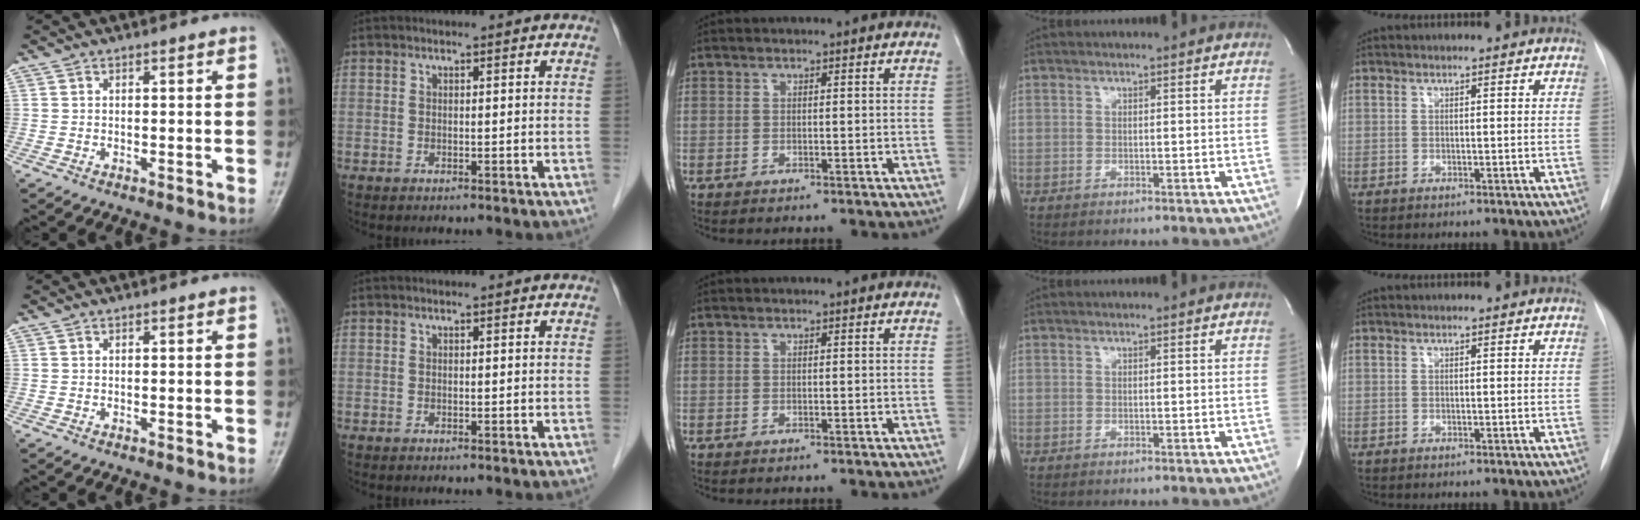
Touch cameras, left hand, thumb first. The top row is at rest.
{}